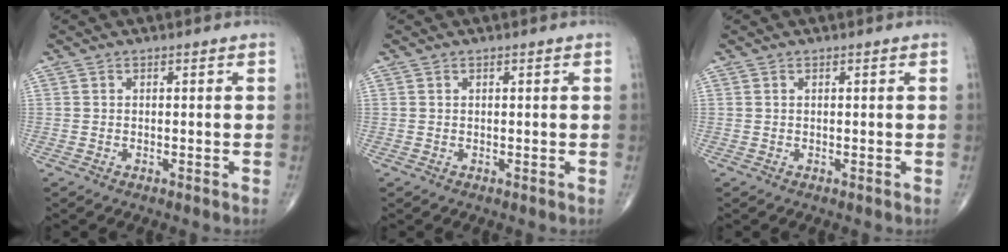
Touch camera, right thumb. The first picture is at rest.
{"total": 0.0}
{"total": 0.0}